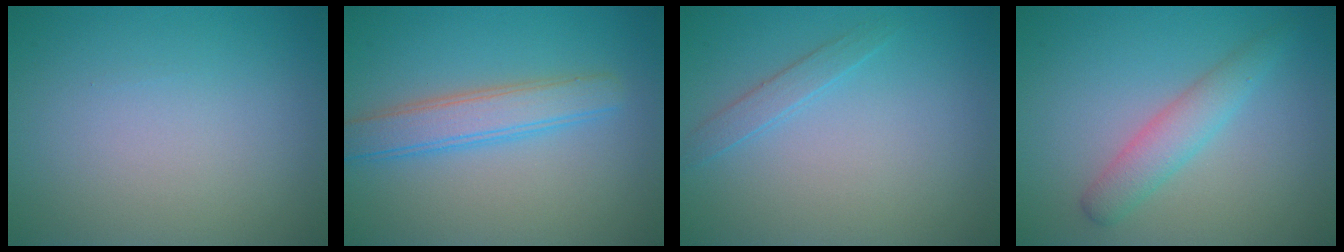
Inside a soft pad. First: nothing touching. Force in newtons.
{"total": 3.6, "press": 3.6, "slide": 0.1}
{"total": 1.4, "press": 1.4, "slide": 0.1}
{"total": 2.8, "press": 2.7, "slide": 0.1}